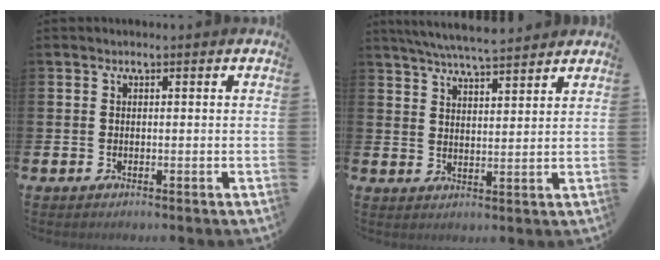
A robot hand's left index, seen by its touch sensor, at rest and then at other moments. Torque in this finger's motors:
{"motor_torque": [1.01, -1.13, 0.42, 0.17]}